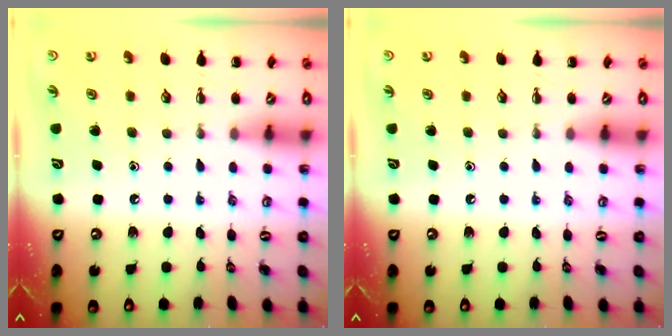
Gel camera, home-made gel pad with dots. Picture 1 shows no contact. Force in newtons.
{"total": 0.0}